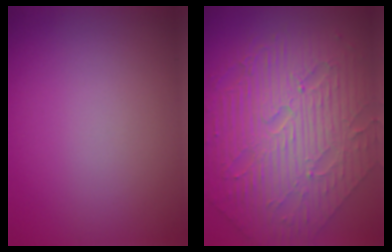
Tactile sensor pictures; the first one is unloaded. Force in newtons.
{"total": 11.2, "press": 7.3, "slide": 8.4}